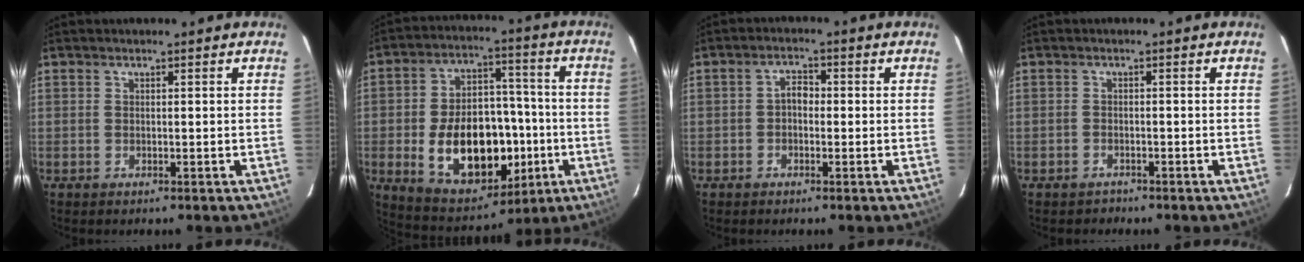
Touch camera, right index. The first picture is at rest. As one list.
[{"total": 20.6, "force": [-4.8, 13.1, 15.1], "torque": [-0.292, 0.020, -0.047]}, {"total": 2.3, "force": [-0.5, 1.6, 1.5], "torque": [-0.028, 0.010, -0.011]}, {"total": 1.6, "force": [-1.3, 0.9, -0.1], "torque": [-0.002, 0.005, -0.019]}]